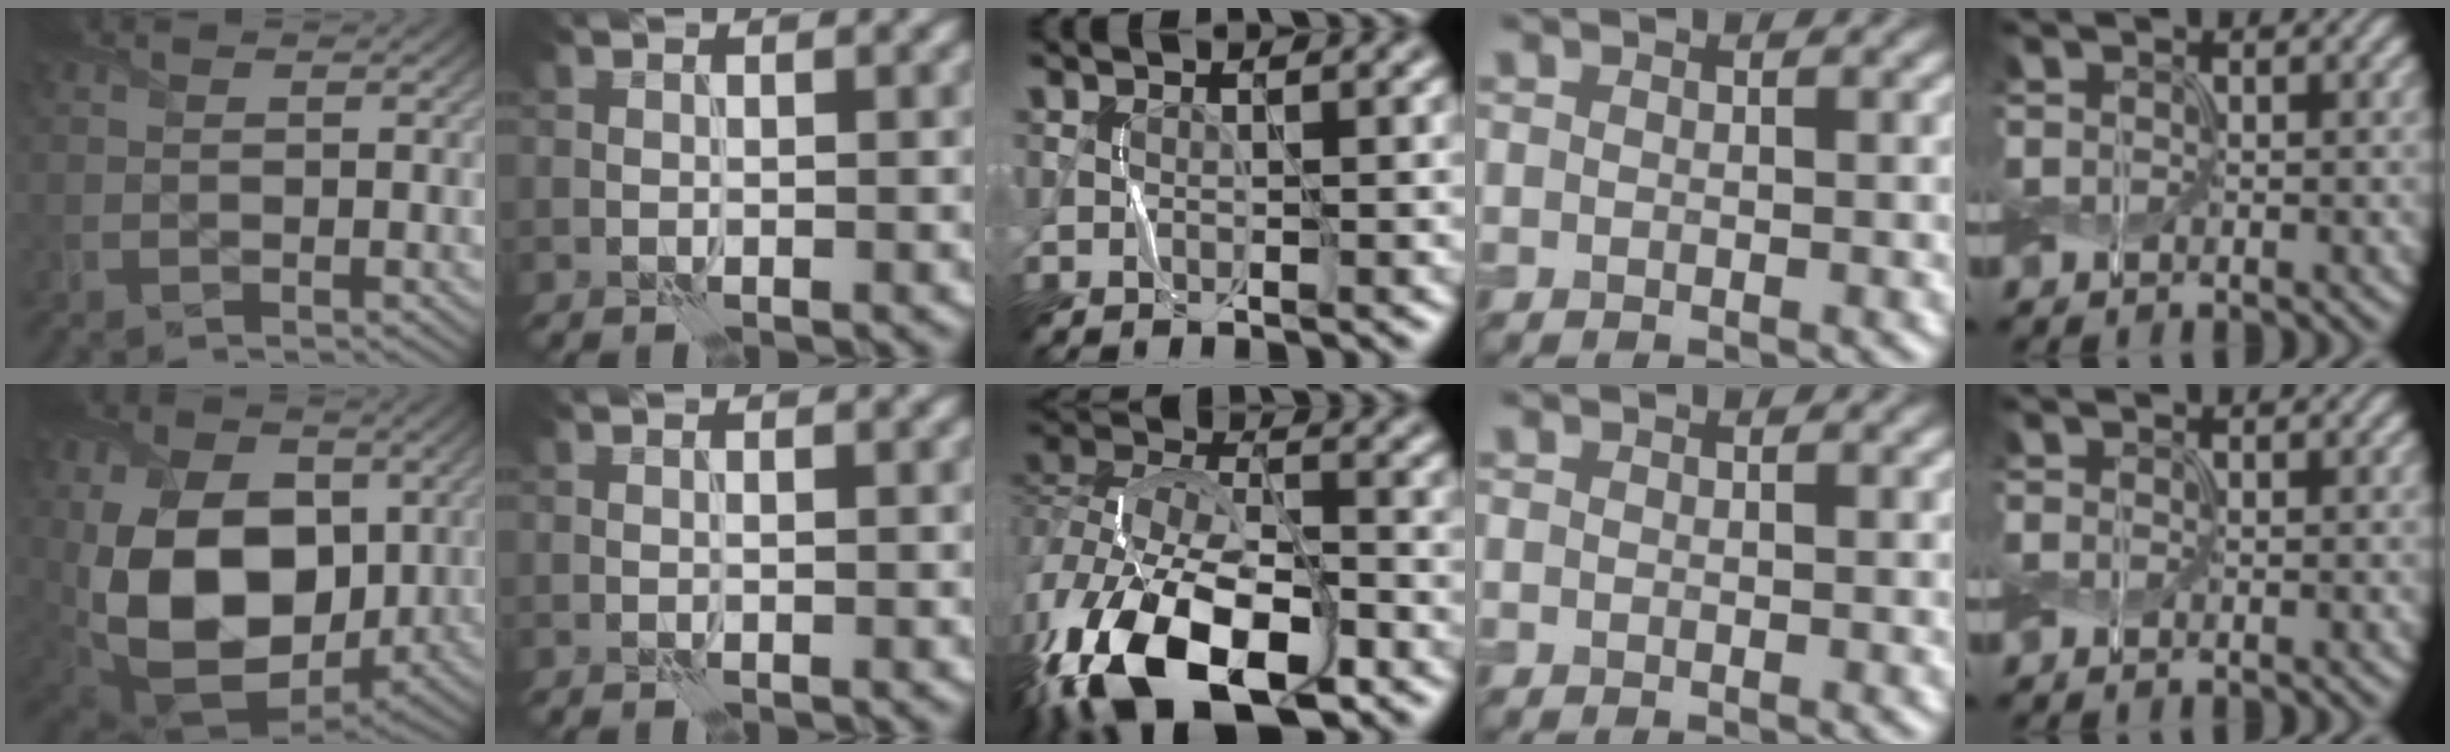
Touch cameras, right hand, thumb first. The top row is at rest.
{"thumb": {"total": 17.9, "force": [0.6, 12.3, 13.0], "torque": [-0.254, -0.023, 0.014]}, "middle": {"total": 15.7, "force": [-8.5, 7.9, 10.6], "torque": [-0.226, -0.022, -0.154]}}